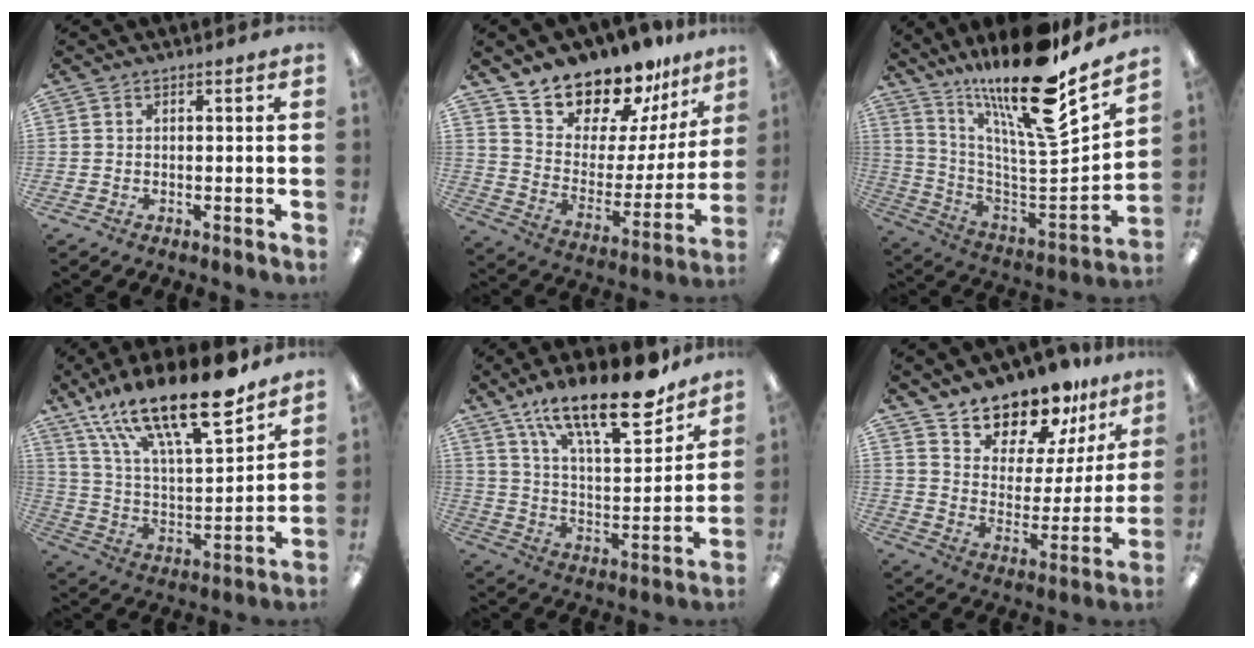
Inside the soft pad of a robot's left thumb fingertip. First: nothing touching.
{"total": 16.0, "force": [15.0, 5.2, 1.9], "torque": [-0.057, -0.139, 0.272]}
{"total": 22.1, "force": [17.1, 3.2, 13.5], "torque": [-0.207, -0.140, 0.268]}
{"total": 24.3, "force": [17.3, 7.2, 15.5], "torque": [-0.259, -0.108, 0.293]}
{"total": 21.8, "force": [15.9, 6.8, 13.3], "torque": [-0.207, -0.100, 0.264]}
{"total": 13.1, "force": [12.0, 4.7, 1.9], "torque": [-0.042, -0.112, 0.221]}